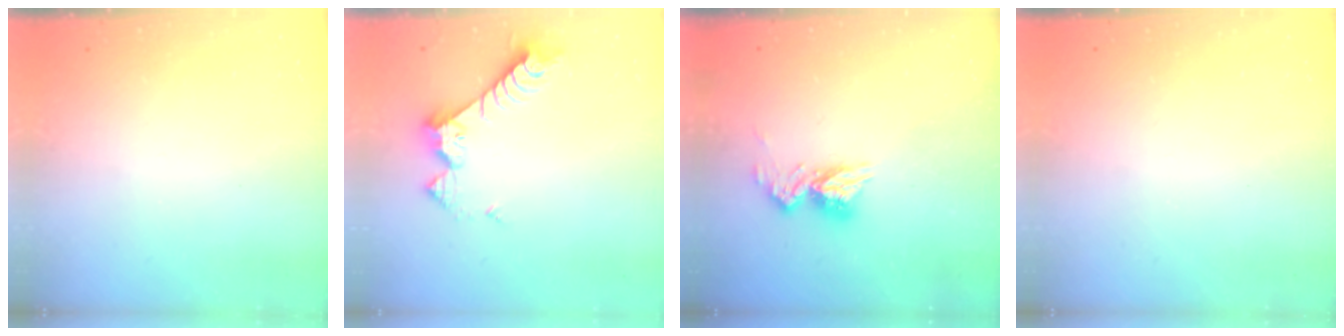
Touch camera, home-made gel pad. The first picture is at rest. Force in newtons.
{"total": 8.6, "press": 8.5, "slide": 0.8}
{"total": 10.7, "press": 10.7, "slide": 1.0}
{"total": 0.0}